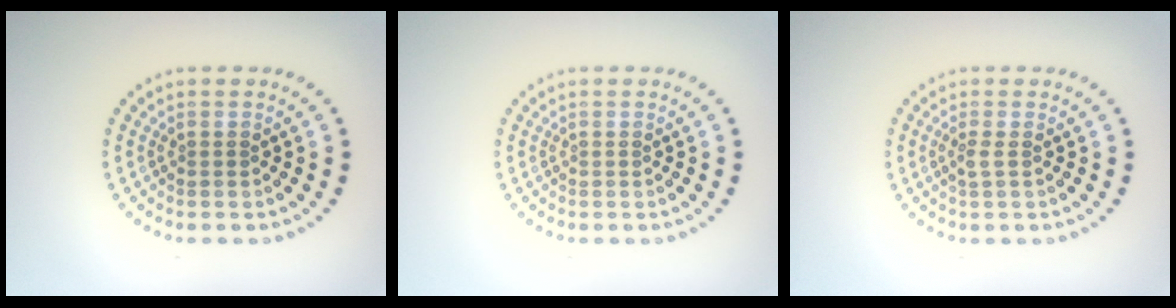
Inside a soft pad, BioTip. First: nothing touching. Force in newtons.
{"total": 0.0}
{"total": 0.9, "press": 0.6, "slide": 0.7}